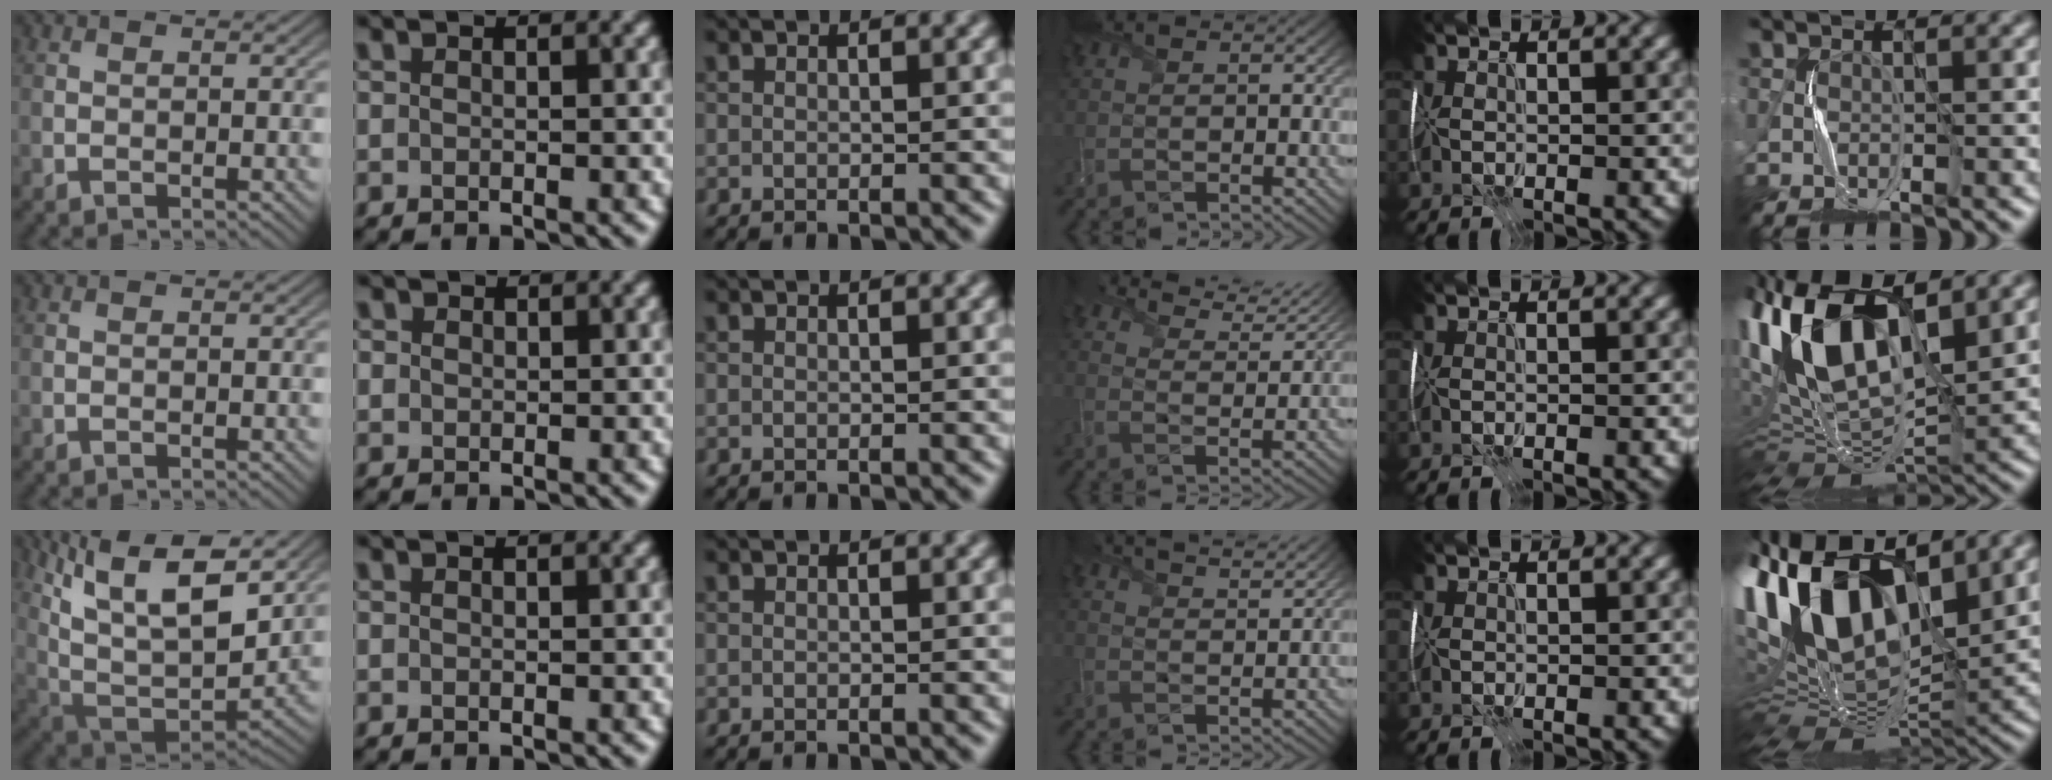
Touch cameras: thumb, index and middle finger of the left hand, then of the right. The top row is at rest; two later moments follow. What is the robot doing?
{"motion": "wrap", "object": "scarf"}